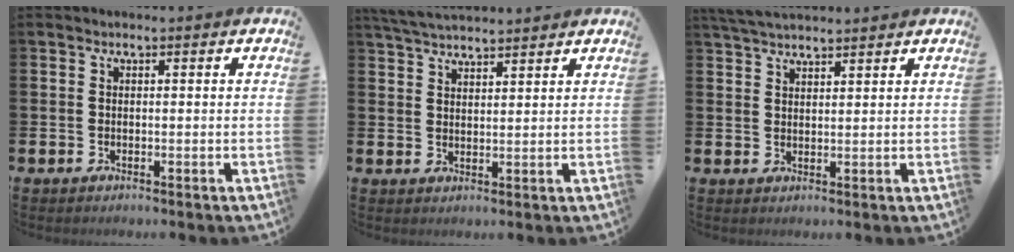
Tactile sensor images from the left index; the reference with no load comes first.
{"total": 4.2, "force": [4.1, 0.4, 0.8], "torque": [-0.025, -0.018, 0.074]}
{"total": 3.8, "force": [3.6, 0.6, 1.0], "torque": [-0.026, -0.012, 0.067]}